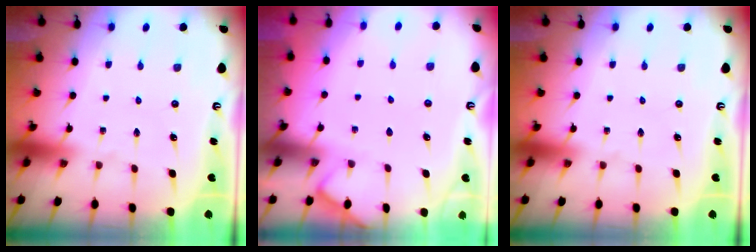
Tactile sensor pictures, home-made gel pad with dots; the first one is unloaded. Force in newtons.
{"total": 2.5, "press": 2.4, "slide": 0.4}
{"total": 0.0}